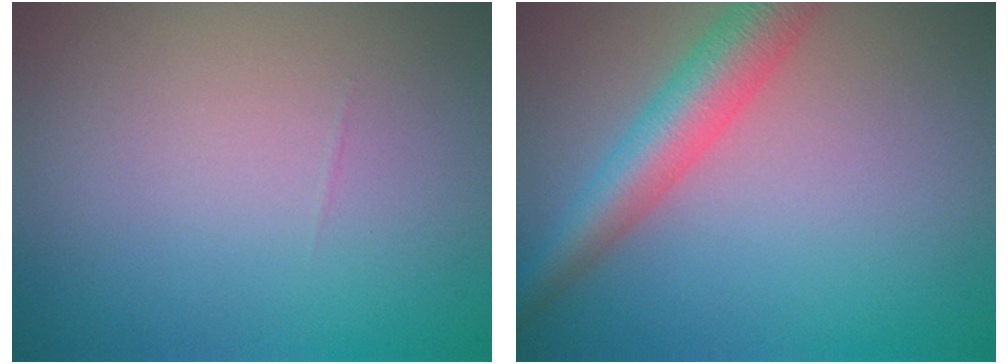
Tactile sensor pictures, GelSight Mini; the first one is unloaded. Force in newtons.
{"total": 5.2, "press": 5.2, "slide": 0.1}